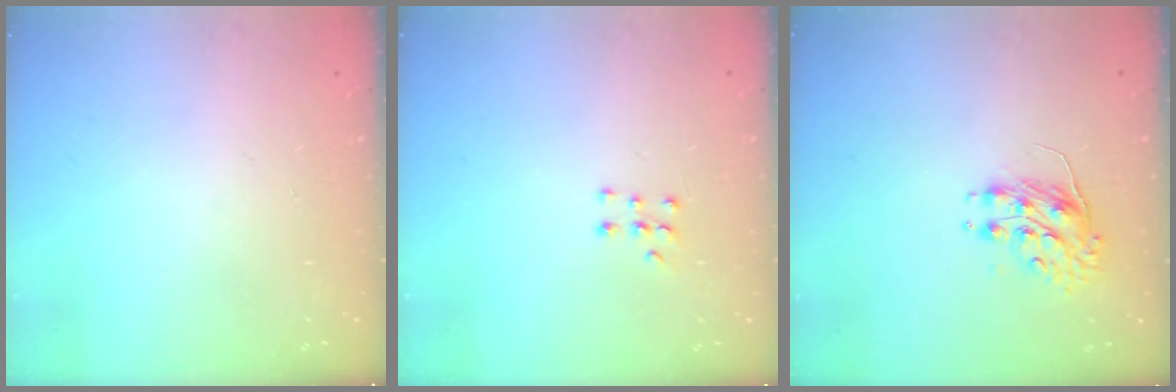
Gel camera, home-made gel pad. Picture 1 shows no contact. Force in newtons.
{"total": 5.5, "press": 5.5, "slide": 0.9}
{"total": 8.0, "press": 8.0, "slide": 0.2}